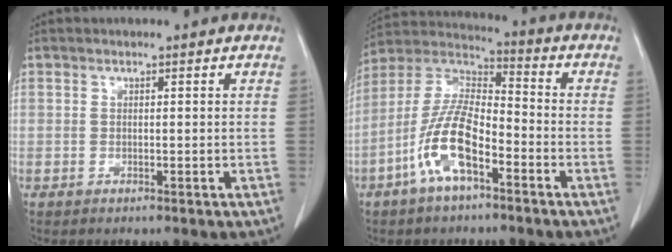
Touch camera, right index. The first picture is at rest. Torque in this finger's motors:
{"motor_torque": [1.70, -0.44, 0.26, 0.07]}